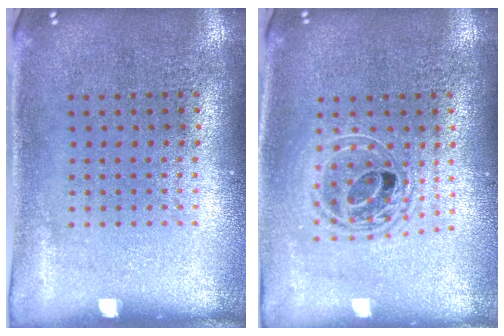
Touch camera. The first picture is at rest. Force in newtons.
{"total": 1.6, "press": 1.4, "slide": 0.9}